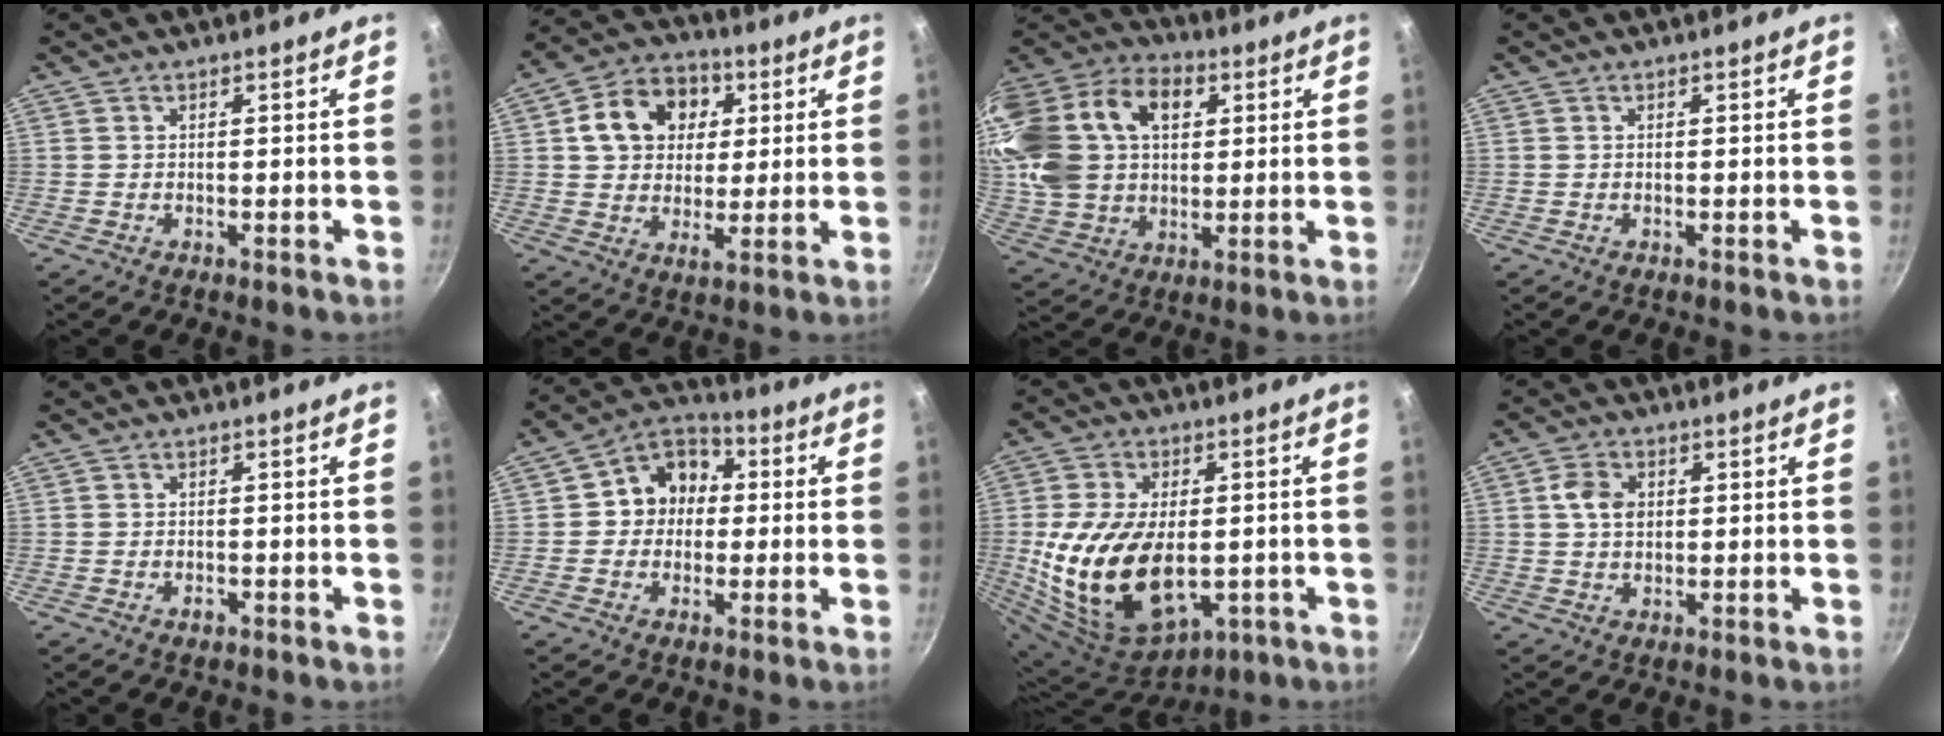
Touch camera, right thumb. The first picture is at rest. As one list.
[{"total": 13.8, "force": [3.9, 10.7, 7.8], "torque": [-0.105, 0.009, 0.053]}, {"total": 26.4, "force": [7.3, 18.3, 17.6], "torque": [-0.361, 0.024, 0.127]}, {"total": 0.0}, {"total": 1.0, "force": [-0.6, 0.6, 0.6], "torque": [-0.011, 0.003, -0.010]}, {"total": 10.4, "force": [0.5, 9.1, 5.0], "torque": [-0.033, 0.024, -0.014]}, {"total": 21.8, "force": [-2.4, 13.6, 16.8], "torque": [-0.309, -0.005, -0.024]}, {"total": 5.1, "force": [1.0, 3.8, 3.3], "torque": [-0.047, 0.003, 0.013]}]